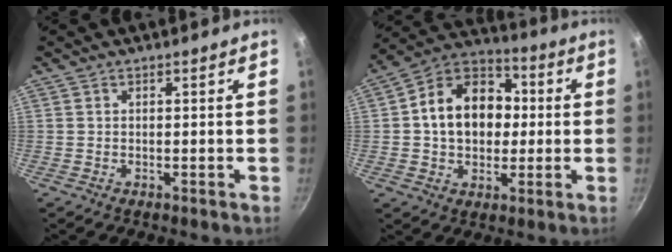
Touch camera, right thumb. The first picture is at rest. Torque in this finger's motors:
{"motor_torque": [-0.56, 1.18, 0.52, 0.18, 0.14]}